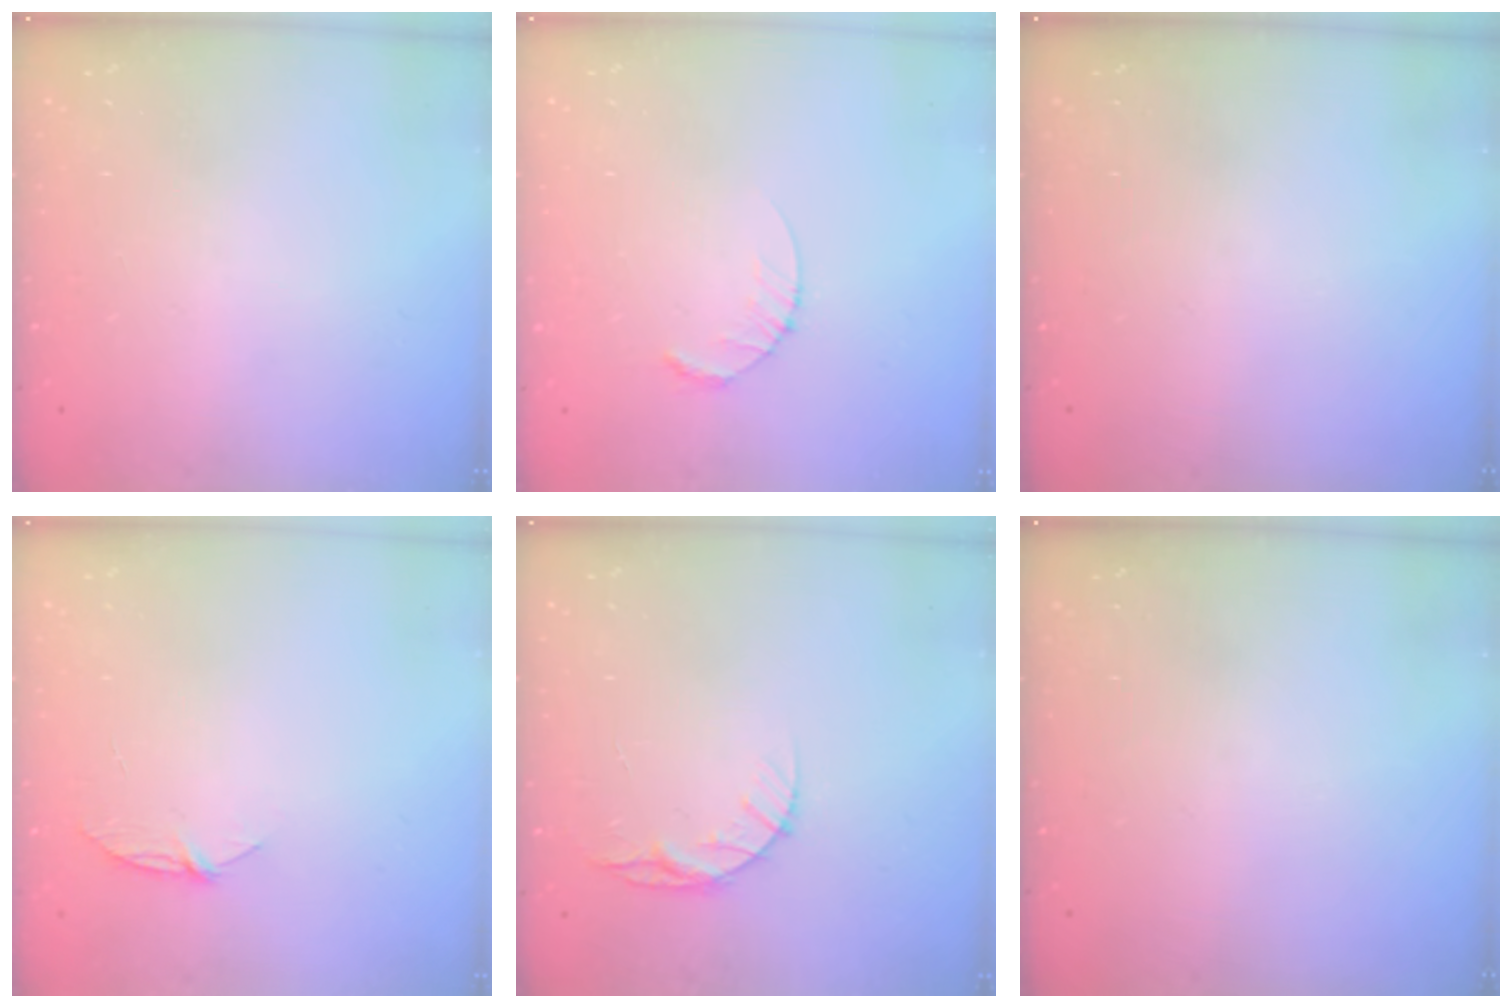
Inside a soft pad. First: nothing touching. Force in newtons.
{"total": 2.6, "press": 2.6, "slide": 0.4}
{"total": 0.0}
{"total": 4.9, "press": 4.8, "slide": 0.6}
{"total": 6.1, "press": 6.0, "slide": 0.6}
{"total": 0.0}